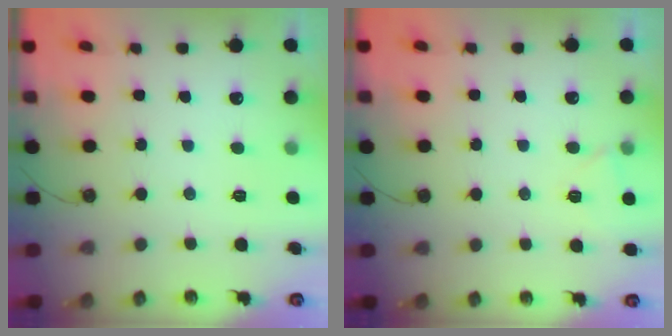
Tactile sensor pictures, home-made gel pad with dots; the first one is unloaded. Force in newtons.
{"total": 3.9, "press": 3.9, "slide": 0.5}